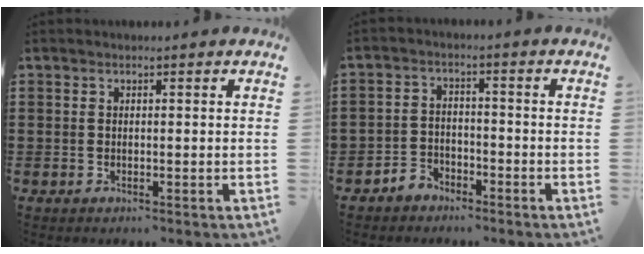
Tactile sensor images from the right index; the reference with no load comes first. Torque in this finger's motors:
{"motor_torque": [0.72, -0.15, 0.83, 0.21]}